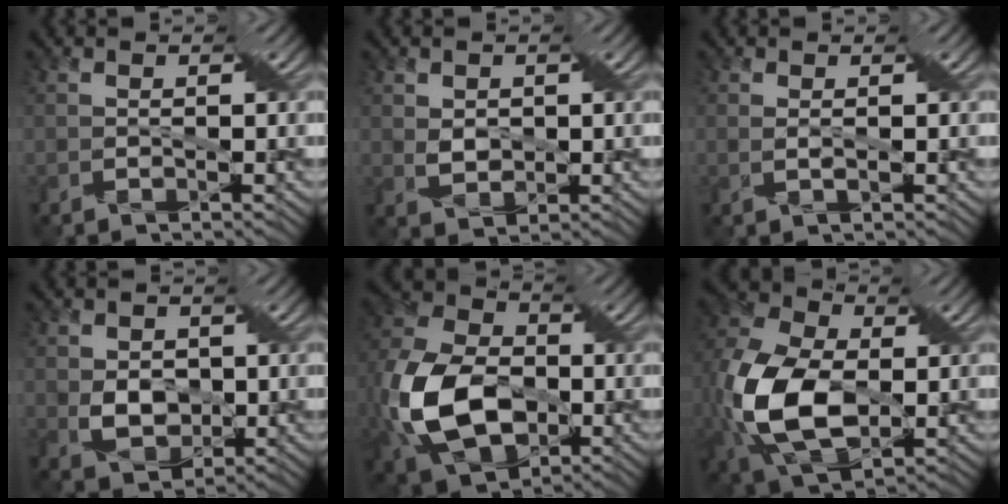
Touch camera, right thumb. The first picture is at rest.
{"total": 2.5, "force": [0.9, 1.7, 1.5], "torque": [-0.053, -0.003, 0.016]}
{"total": 1.3, "force": [0.2, 0.2, 1.2], "torque": [-0.028, -0.002, 0.007]}
{"total": 4.6, "force": [0.2, 3.4, 3.1], "torque": [-0.084, -0.007, -0.001]}
{"total": 15.5, "force": [-3.6, 10.2, 11.0], "torque": [-0.291, -0.029, -0.071]}
{"total": 16.0, "force": [-2.3, 9.8, 12.5], "torque": [-0.316, -0.026, -0.041]}